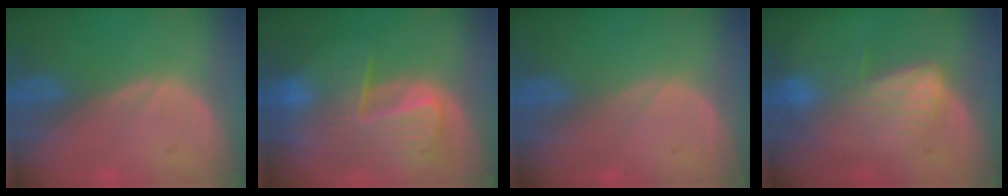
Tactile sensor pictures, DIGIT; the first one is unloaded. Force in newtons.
{"total": 10.0, "press": 8.7, "slide": 5.0}
{"total": 0.0}
{"total": 6.9, "press": 6.2, "slide": 2.9}